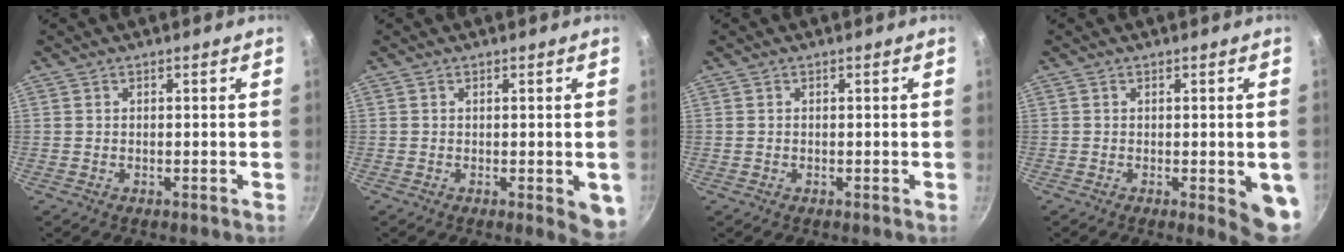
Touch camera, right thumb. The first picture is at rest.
{"total": 4.6, "force": [-0.8, 1.6, 4.2], "torque": [-0.037, -0.006, -0.009]}
{"total": 0.0}
{"total": 6.5, "force": [-1.2, 1.8, 6.2], "torque": [-0.059, -0.006, -0.012]}